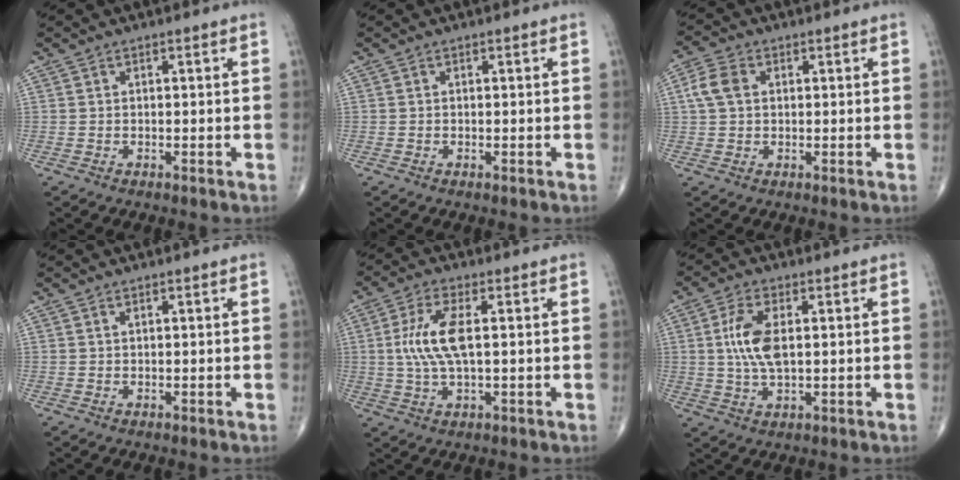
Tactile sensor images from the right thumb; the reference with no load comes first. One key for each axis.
{"total": 0.0}
{"total": 5.1, "fx": 1.0, "fy": 3.6, "fz": 3.4, "tx": -0.075, "ty": 0.012, "tz": 0.017}
{"total": 0.0}
{"total": 8.7, "fx": 0.9, "fy": 3.0, "fz": 8.1, "tx": -0.184, "ty": 0.003, "tz": 0.018}
{"total": 8.0, "fx": 1.0, "fy": 3.6, "fz": 7.0, "tx": -0.149, "ty": -0.001, "tz": 0.020}